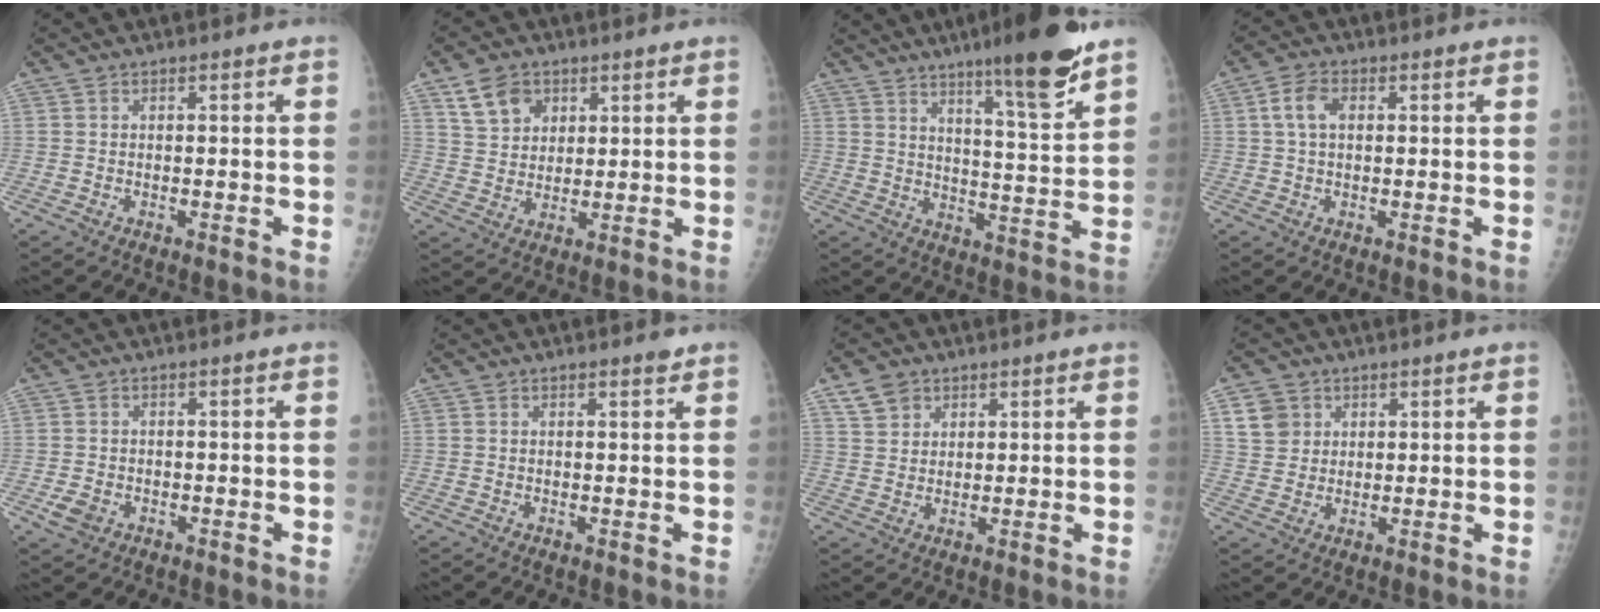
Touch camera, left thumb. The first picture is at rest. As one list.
[{"total": 7.3, "force": [3.9, 5.3, 3.2], "torque": [-0.037, -0.016, 0.075]}, {"total": 13.8, "force": [9.4, 1.2, 10.1], "torque": [-0.139, -0.059, 0.143]}, {"total": 4.8, "force": [1.0, 2.9, 3.6], "torque": [-0.073, 0.008, 0.017]}, {"total": 2.7, "force": [-1.0, 2.0, 1.5], "torque": [-0.026, 0.000, -0.014]}, {"total": 0.8, "force": [0.6, 0.0, 0.5], "torque": [-0.003, -0.004, 0.009]}, {"total": 4.6, "force": [2.8, 3.4, 1.5], "torque": [-0.015, -0.011, 0.056]}, {"total": 5.2, "force": [2.4, 4.4, 1.4], "torque": [-0.005, -0.010, 0.048]}]